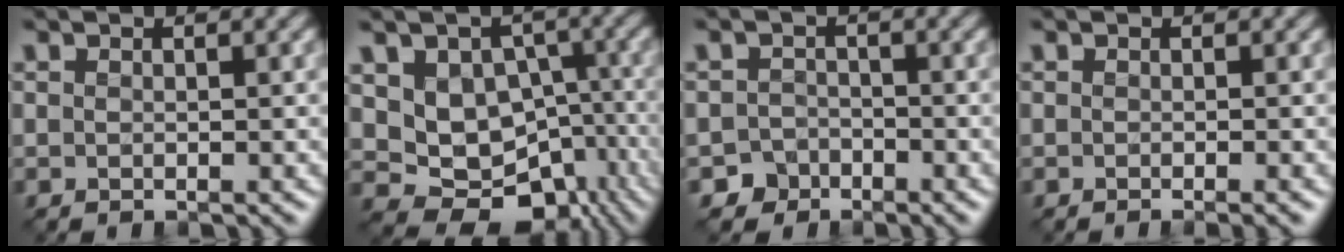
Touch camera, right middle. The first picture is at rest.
{"total": 10.1, "force": [-1.2, 7.9, 6.2], "torque": [-0.082, -0.011, -0.006]}
{"total": 2.6, "force": [-1.9, 1.8, -0.2], "torque": [0.018, 0.004, -0.034]}
{"total": 0.5, "force": [-0.3, -0.2, 0.4], "torque": [-0.008, -0.005, -0.005]}